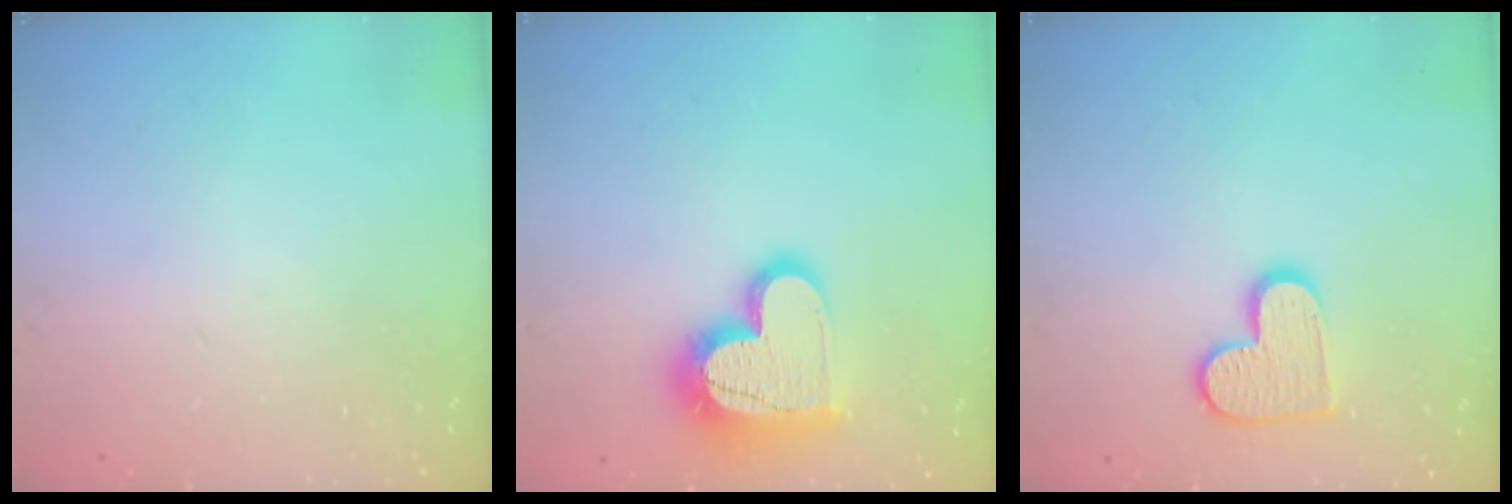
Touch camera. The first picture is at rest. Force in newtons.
{"total": 18.1, "press": 18.1, "slide": 1.4}
{"total": 11.7, "press": 11.6, "slide": 0.6}